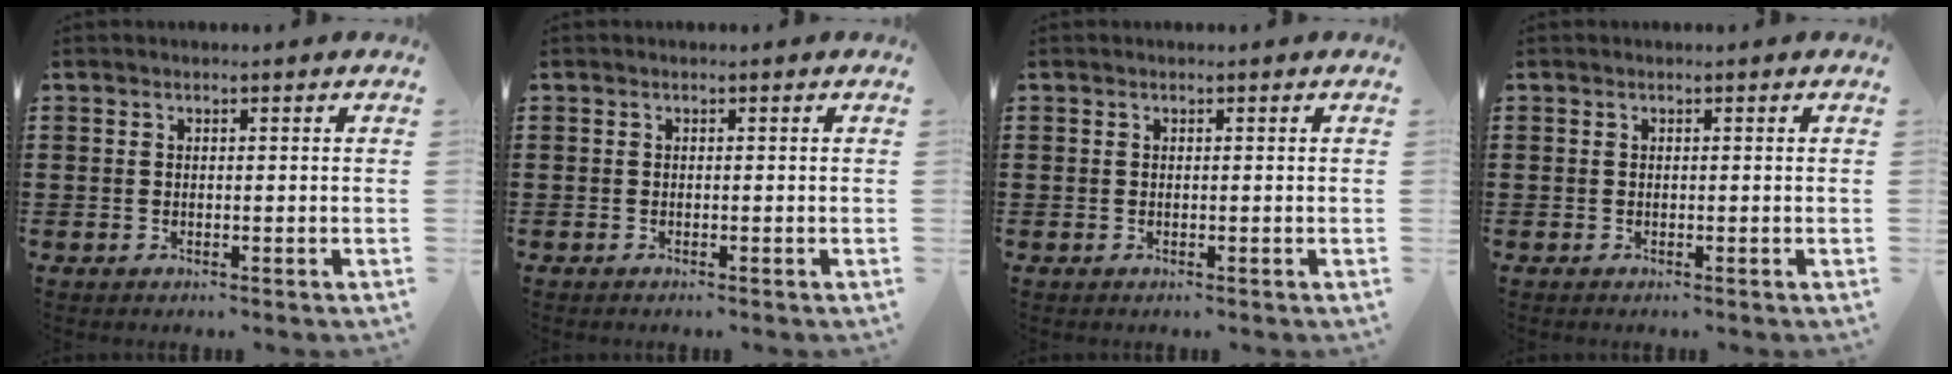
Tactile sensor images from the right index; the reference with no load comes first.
{"total": 0.0}
{"total": 0.0}
{"total": 0.0}